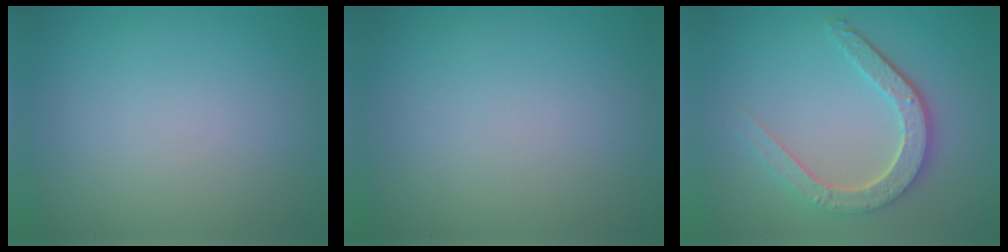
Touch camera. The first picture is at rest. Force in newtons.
{"total": 0.0}
{"total": 4.9, "press": 3.7, "slide": 3.1}